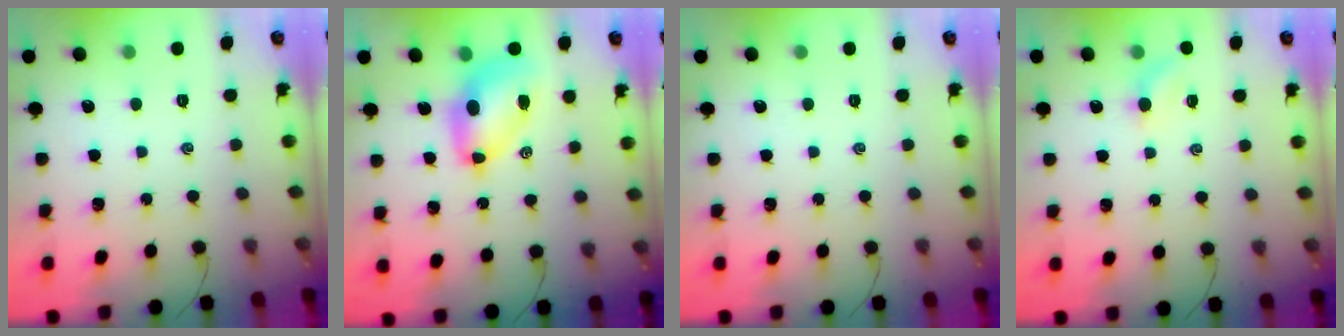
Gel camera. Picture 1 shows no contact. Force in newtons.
{"total": 8.9, "press": 8.6, "slide": 2.2}
{"total": 0.0}
{"total": 3.4, "press": 3.2, "slide": 1.2}